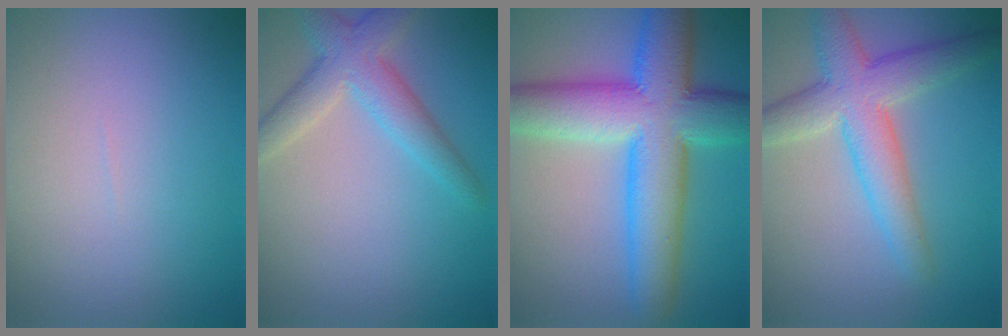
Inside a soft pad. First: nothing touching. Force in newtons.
{"total": 4.0, "press": 4.0, "slide": 0.1}
{"total": 10.5, "press": 10.5, "slide": 0.2}
{"total": 5.6, "press": 5.6, "slide": 0.1}